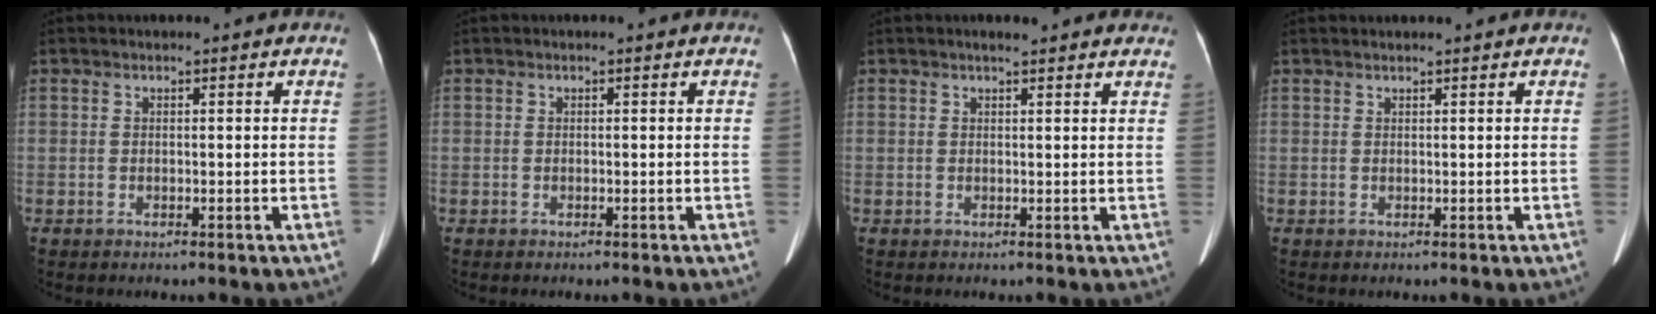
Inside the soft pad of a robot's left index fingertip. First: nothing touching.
{"total": 0.0}
{"total": 4.8, "force": [4.2, 1.0, 2.1], "torque": [-0.022, 0.018, 0.043]}
{"total": 1.7, "force": [1.6, -0.1, 0.6], "torque": [-0.008, 0.018, 0.027]}